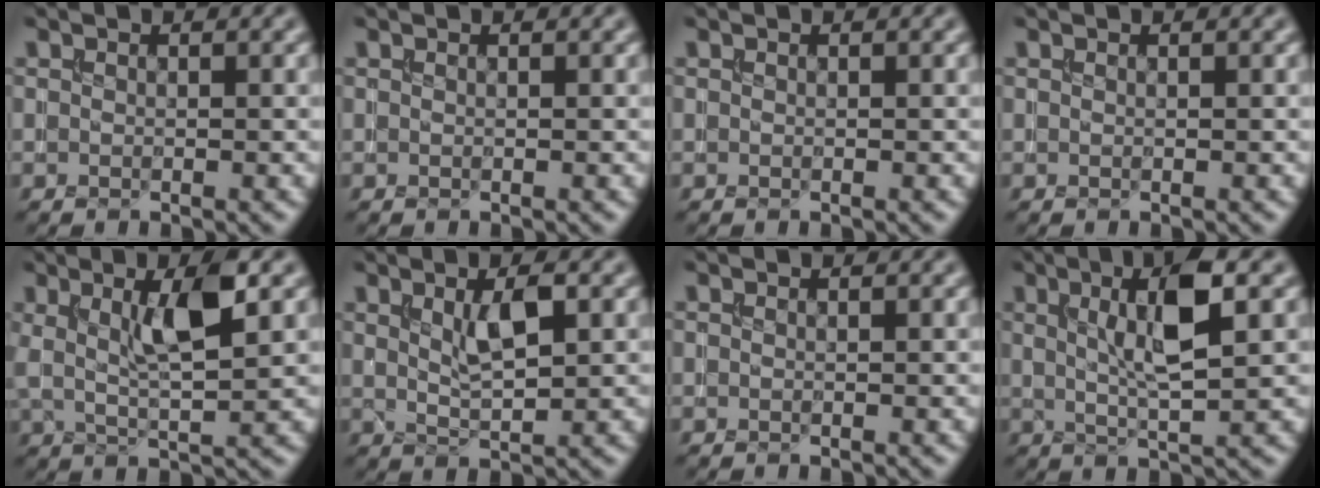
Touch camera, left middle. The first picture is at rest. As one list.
[{"total": 0.0}, {"total": 0.0}, {"total": 0.0}, {"total": 5.5, "force": [1.7, 1.1, 5.1], "torque": [-0.095, -0.001, 0.032]}, {"total": 3.4, "force": [1.2, 0.9, 3.0], "torque": [-0.056, 0.000, 0.024]}, {"total": 0.0}, {"total": 6.5, "force": [1.7, 1.5, 6.1], "torque": [-0.103, 0.006, 0.029]}]